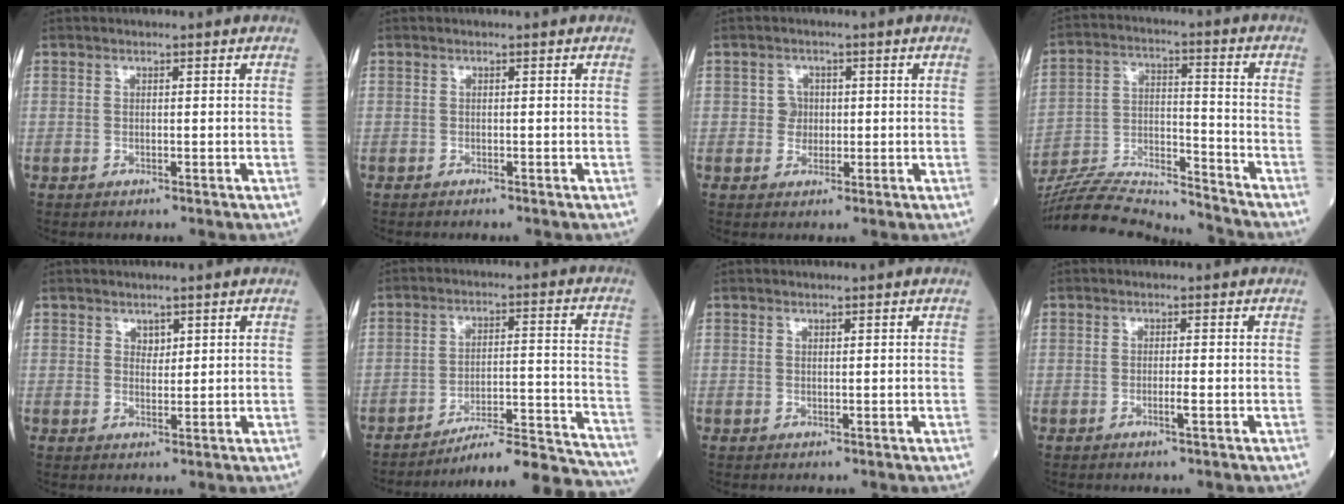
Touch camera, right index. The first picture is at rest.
{"total": 0.5, "force": [-0.5, 0.0, 0.2], "torque": [-0.004, -0.001, -0.011]}
{"total": 2.4, "force": [0.1, 2.3, 0.6], "torque": [-0.002, 0.004, -0.001]}
{"total": 18.0, "force": [-17.5, 0.6, 4.4], "torque": [-0.090, 0.011, -0.295]}
{"total": 1.5, "force": [1.0, 1.0, 0.7], "torque": [-0.005, -0.002, 0.017]}
{"total": 19.0, "force": [-18.4, -0.7, 4.5], "torque": [-0.034, 0.014, -0.257]}
{"total": 0.0}
{"total": 1.5, "force": [-0.6, -0.2, 1.3], "torque": [-0.027, -0.002, -0.012]}